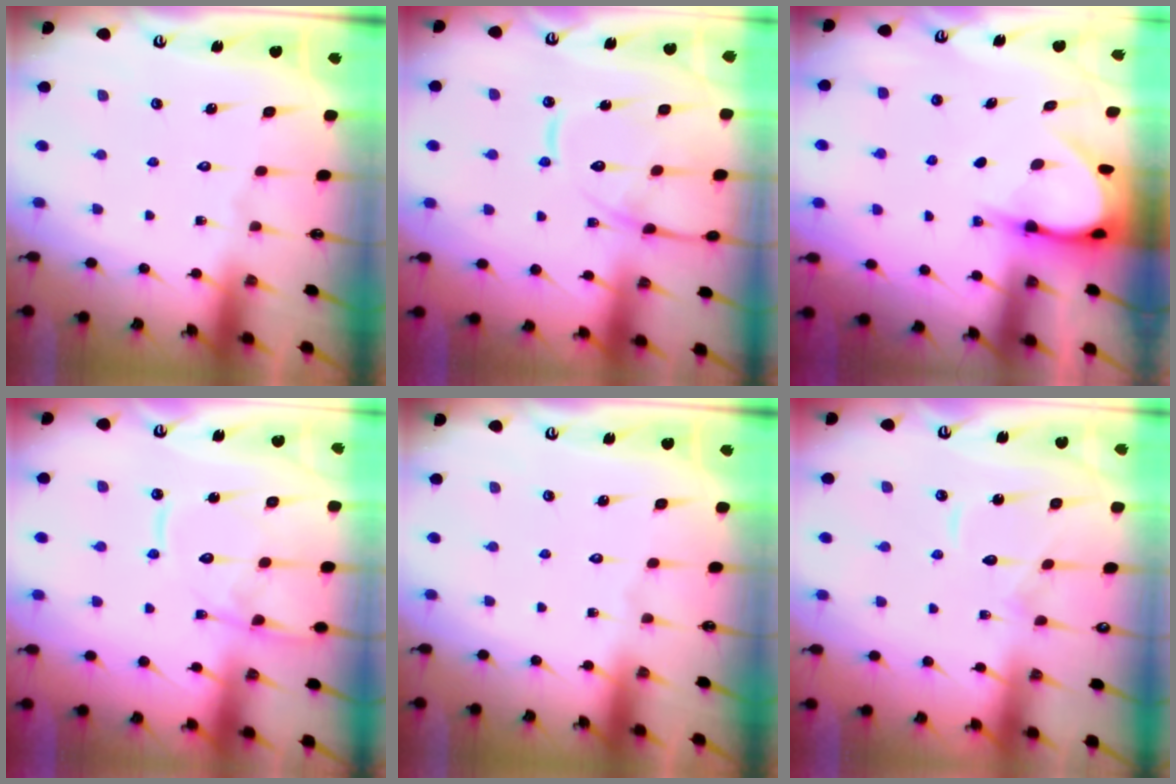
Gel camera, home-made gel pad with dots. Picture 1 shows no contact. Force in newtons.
{"total": 14.5, "press": 14.4, "slide": 1.2}
{"total": 5.9, "press": 5.9, "slide": 0.5}
{"total": 13.6, "press": 13.6, "slide": 1.4}
{"total": 0.0}
{"total": 7.8, "press": 7.7, "slide": 0.6}